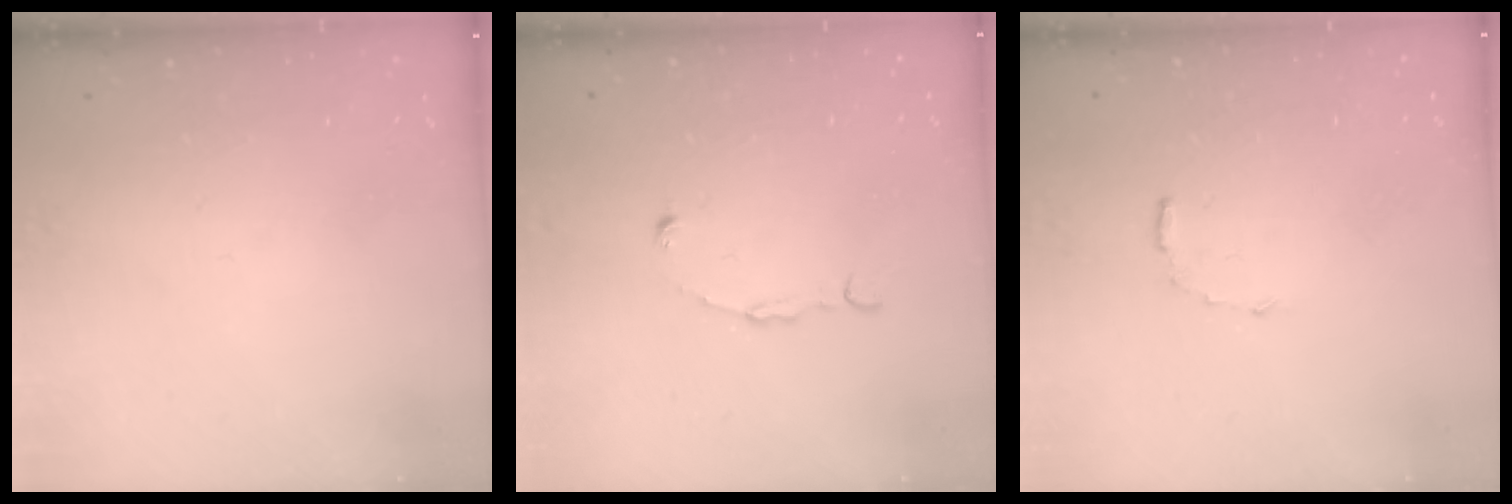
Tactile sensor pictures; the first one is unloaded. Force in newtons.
{"total": 1.9, "press": 1.9, "slide": 0.2}
{"total": 5.3, "press": 5.3, "slide": 0.4}